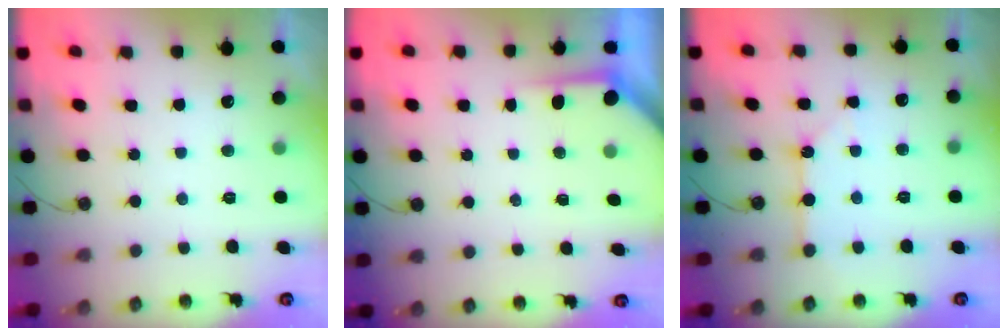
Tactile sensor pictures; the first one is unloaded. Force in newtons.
{"total": 3.4, "press": 3.4, "slide": 0.4}
{"total": 2.5, "press": 2.5, "slide": 0.2}